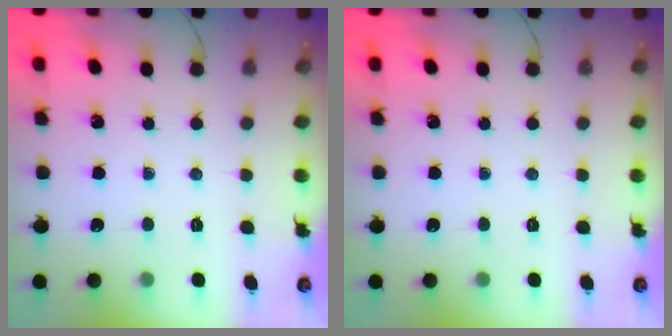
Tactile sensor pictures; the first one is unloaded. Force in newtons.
{"total": 0.0}